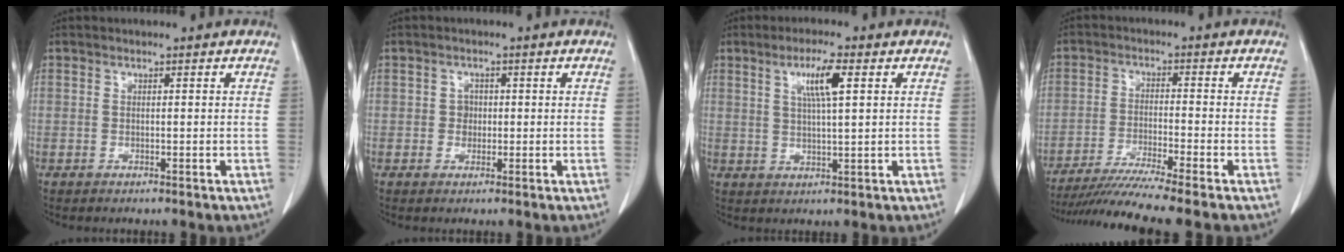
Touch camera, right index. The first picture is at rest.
{"total": 1.6, "force": [0.0, 1.5, 0.6], "torque": [-0.003, 0.006, 0.002]}
{"total": 5.7, "force": [2.2, 0.3, 5.2], "torque": [-0.095, 0.001, 0.038]}
{"total": 10.0, "force": [-8.5, -2.1, 4.9], "torque": [-0.070, -0.030, -0.141]}